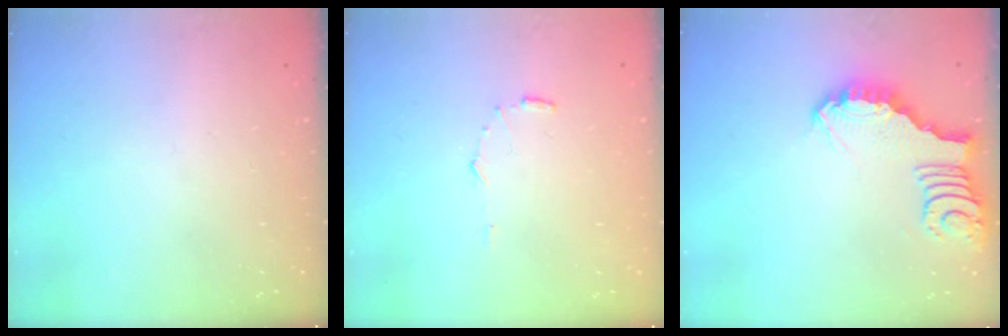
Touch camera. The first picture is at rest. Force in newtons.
{"total": 5.7, "press": 5.7, "slide": 0.4}
{"total": 3.0, "press": 3.0, "slide": 0.1}